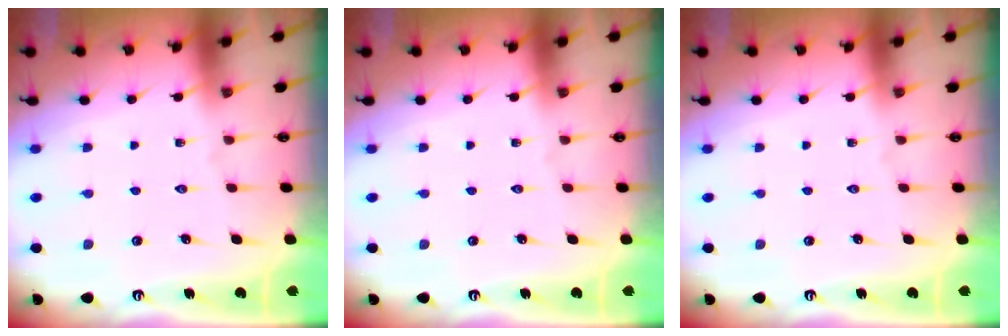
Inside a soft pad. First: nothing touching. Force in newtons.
{"total": 0.0}
{"total": 0.0}